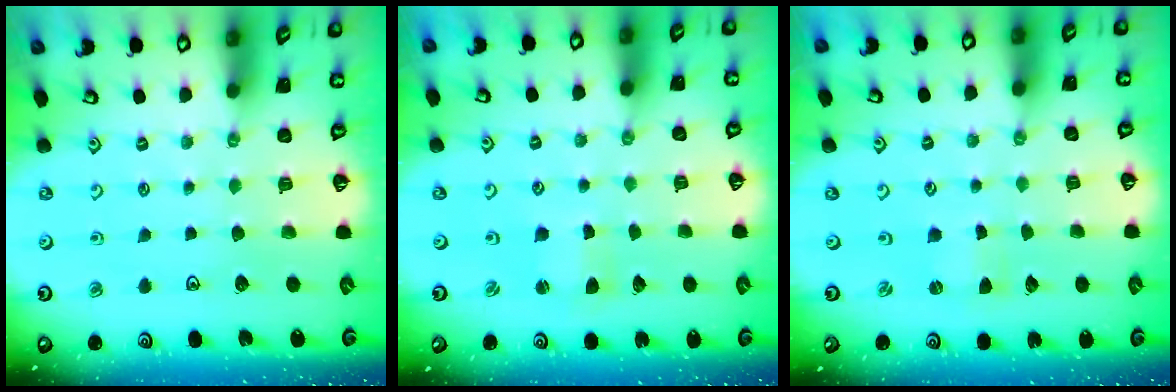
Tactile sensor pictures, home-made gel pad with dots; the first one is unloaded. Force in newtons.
{"total": 1.7, "press": 1.6, "slide": 0.3}
{"total": 0.0}